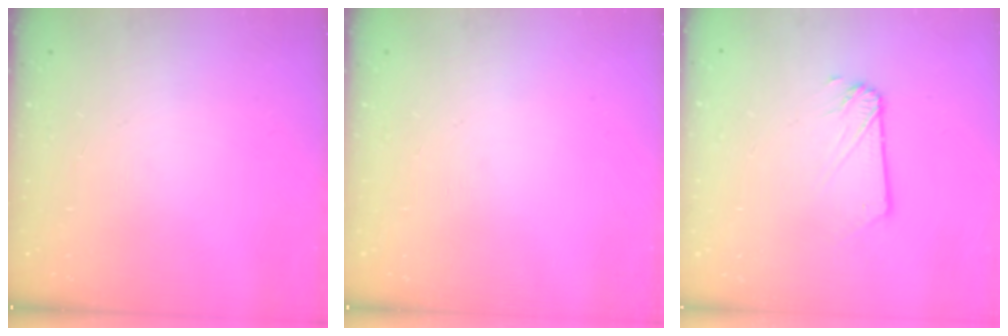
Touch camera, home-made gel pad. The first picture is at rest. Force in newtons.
{"total": 0.0}
{"total": 1.9, "press": 1.9, "slide": 0.3}